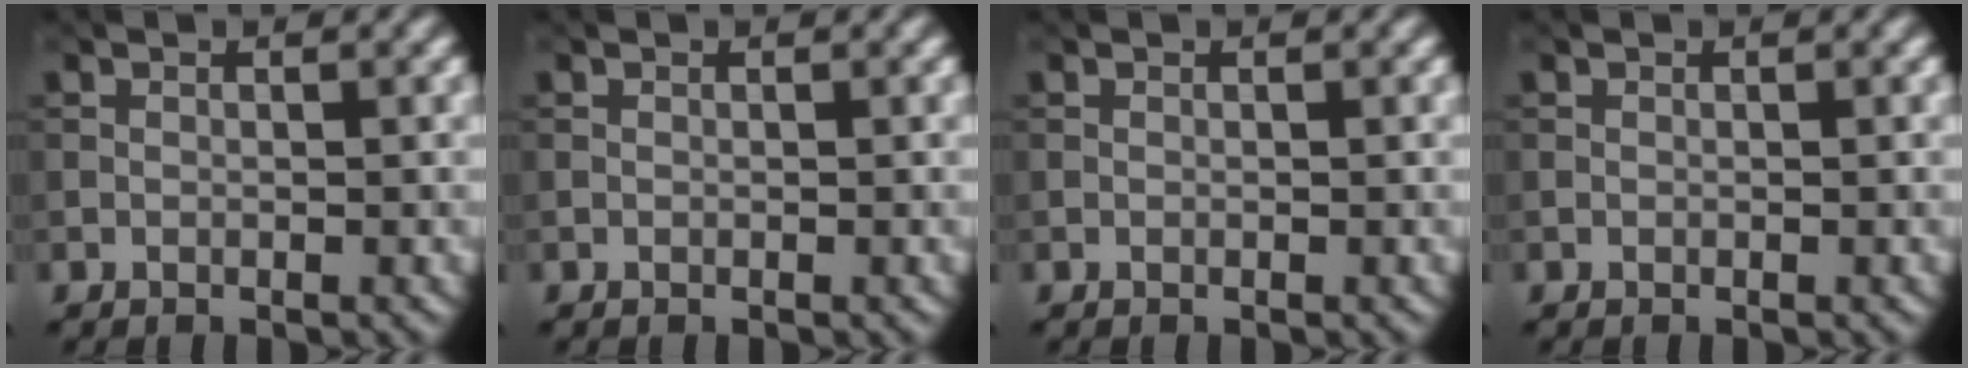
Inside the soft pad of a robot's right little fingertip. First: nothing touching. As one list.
[{"total": 0.0}, {"total": 0.0}, {"total": 0.0}]